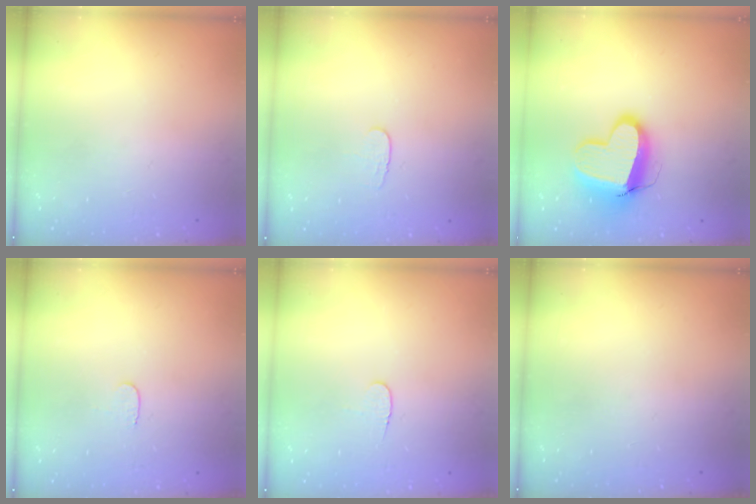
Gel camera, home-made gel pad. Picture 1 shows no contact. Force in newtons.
{"total": 3.7, "press": 3.7, "slide": 0.4}
{"total": 13.1, "press": 13.0, "slide": 1.3}
{"total": 3.2, "press": 3.2, "slide": 0.3}
{"total": 4.0, "press": 4.0, "slide": 0.4}
{"total": 0.0}